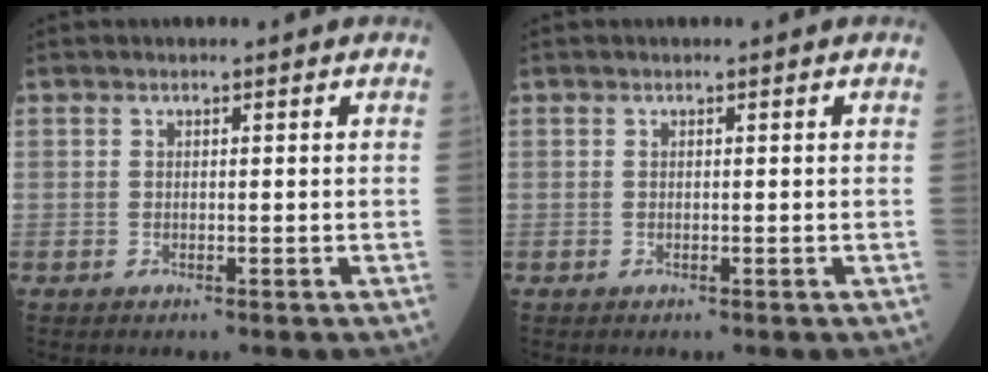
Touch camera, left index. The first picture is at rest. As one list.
[{"total": 0.0}]